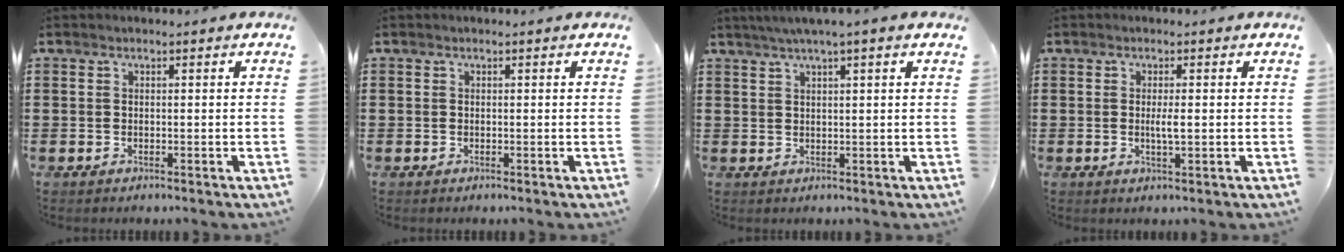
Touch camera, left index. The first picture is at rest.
{"total": 0.0}
{"total": 2.3, "force": [1.6, -0.3, 1.6], "torque": [-0.033, 0.002, 0.027]}
{"total": 2.2, "force": [0.0, 0.3, 2.2], "torque": [-0.043, -0.004, -0.001]}